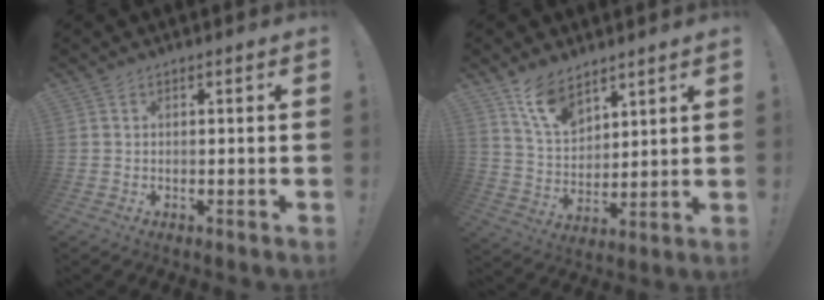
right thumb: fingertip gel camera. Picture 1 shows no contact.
{"total": 10.9, "force": [8.3, 5.2, 4.7], "torque": [-0.099, -0.047, 0.161]}